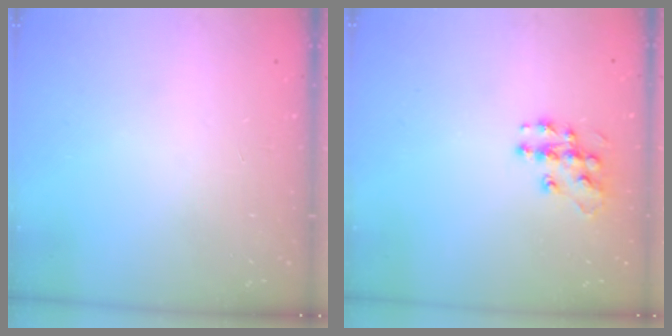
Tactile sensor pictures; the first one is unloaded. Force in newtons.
{"total": 10.6, "press": 10.6, "slide": 0.6}